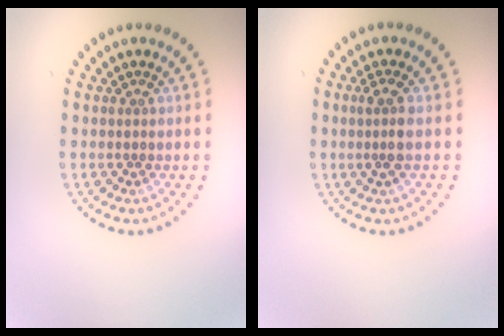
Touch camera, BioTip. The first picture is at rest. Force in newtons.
{"total": 1.8, "press": 1.4, "slide": 1.1}